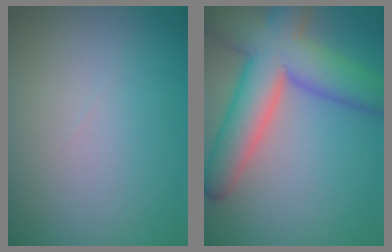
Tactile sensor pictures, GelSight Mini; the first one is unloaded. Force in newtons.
{"total": 10.2, "press": 10.2, "slide": 0.6}